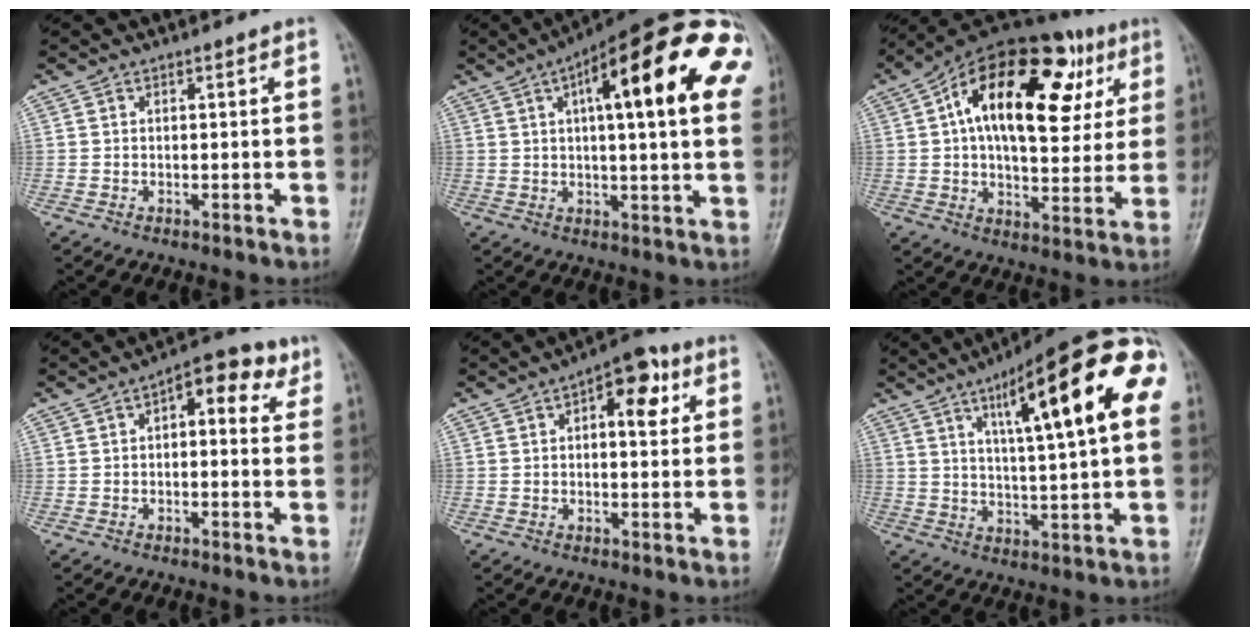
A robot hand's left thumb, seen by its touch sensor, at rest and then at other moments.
{"total": 25.2, "force": [7.5, 7.3, 23.0], "torque": [-0.293, 0.035, 0.092]}
{"total": 26.5, "force": [8.5, 13.7, 21.0], "torque": [-0.296, 0.025, 0.126]}
{"total": 8.2, "force": [3.2, 4.2, 6.3], "torque": [-0.052, 0.013, 0.029]}
{"total": 8.8, "force": [3.0, 4.2, 7.2], "torque": [-0.071, 0.010, 0.033]}
{"total": 21.3, "force": [7.3, 4.8, 19.5], "torque": [-0.262, 0.010, 0.098]}